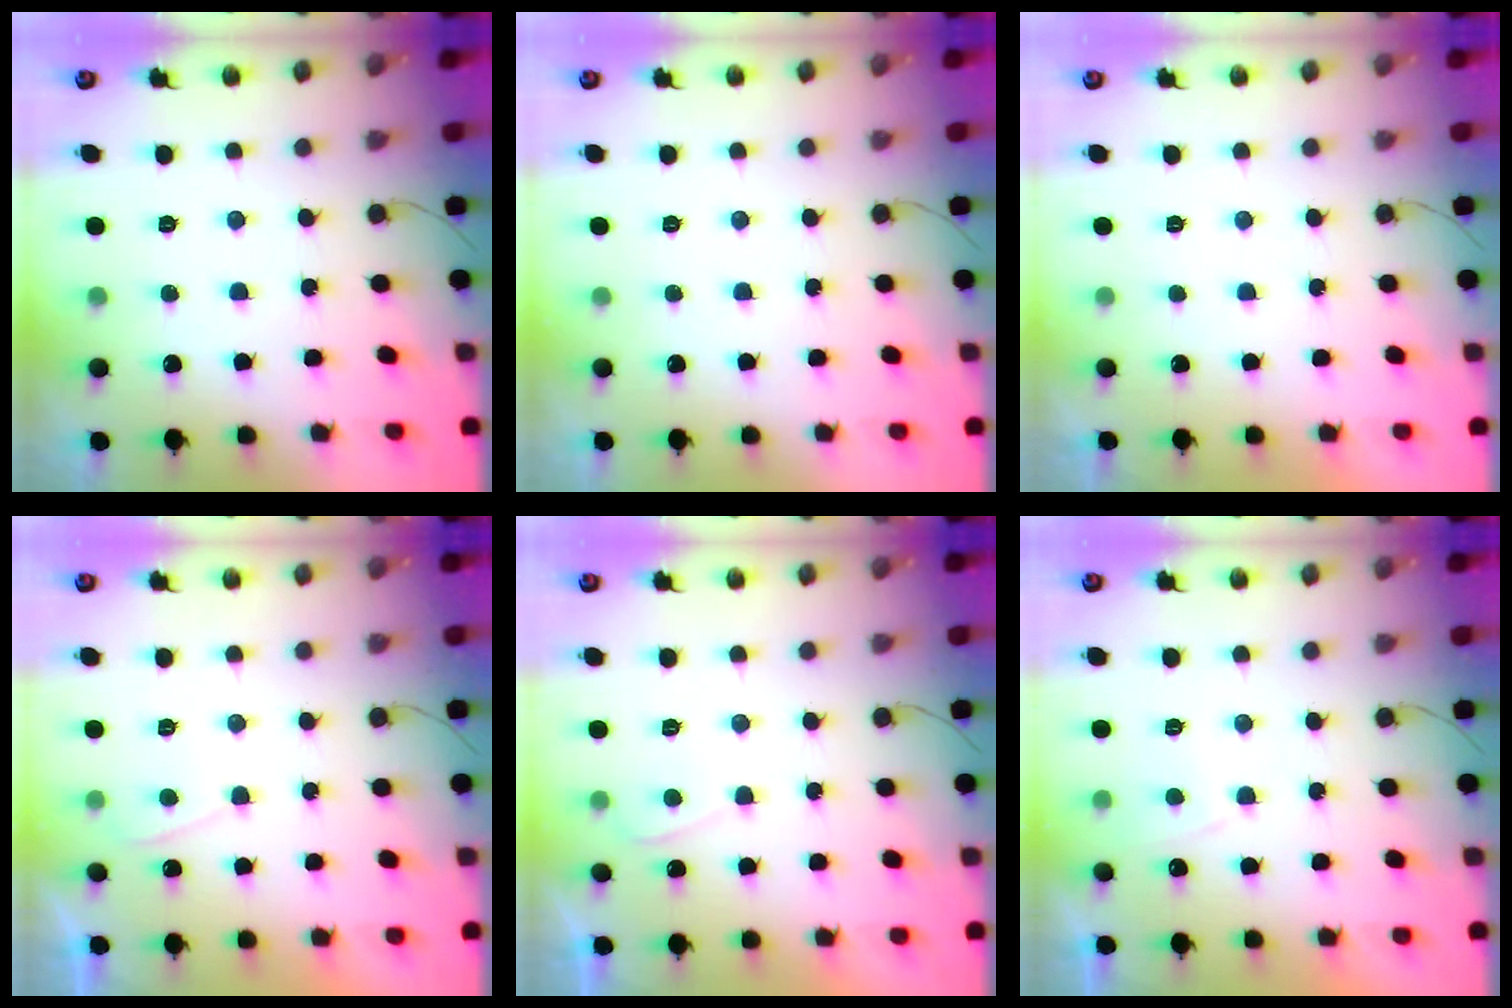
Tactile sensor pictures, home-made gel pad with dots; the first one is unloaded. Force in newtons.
{"total": 0.0}
{"total": 2.3, "press": 2.2, "slide": 0.3}
{"total": 2.4, "press": 2.3, "slide": 0.7}
{"total": 0.7, "press": 0.5, "slide": 0.4}
{"total": 1.8, "press": 1.7, "slide": 0.7}